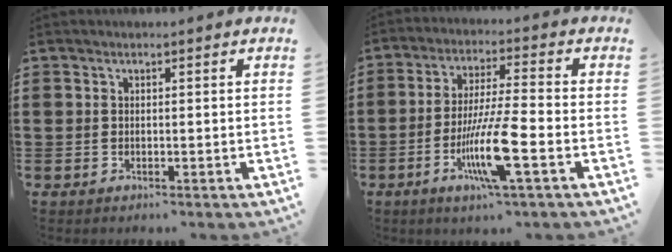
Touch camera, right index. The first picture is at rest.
{"total": 10.8, "force": [-4.1, 1.0, 9.9], "torque": [-0.201, -0.016, -0.082]}